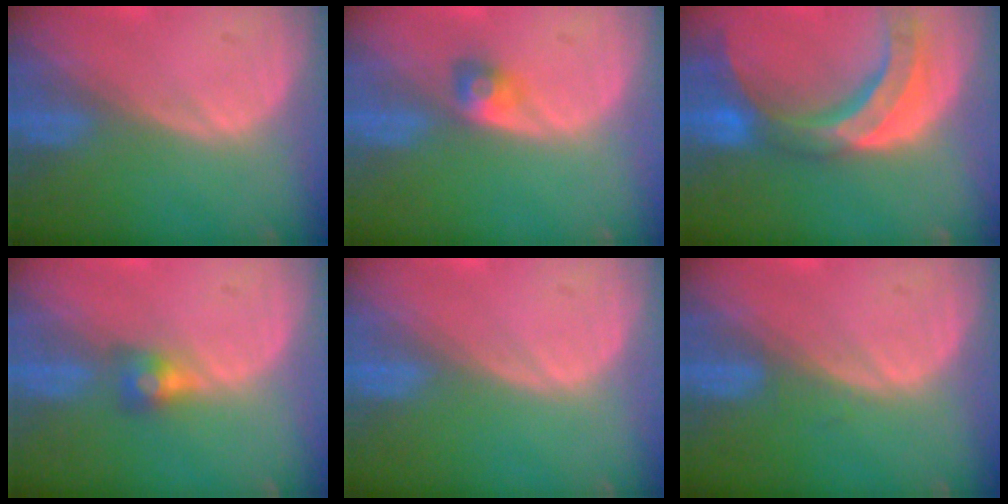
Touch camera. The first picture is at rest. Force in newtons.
{"total": 2.4, "press": 2.2, "slide": 1.0}
{"total": 10.8, "press": 9.4, "slide": 5.3}
{"total": 2.8, "press": 2.5, "slide": 1.3}
{"total": 0.0}
{"total": 0.6, "press": 0.6, "slide": 0.2}